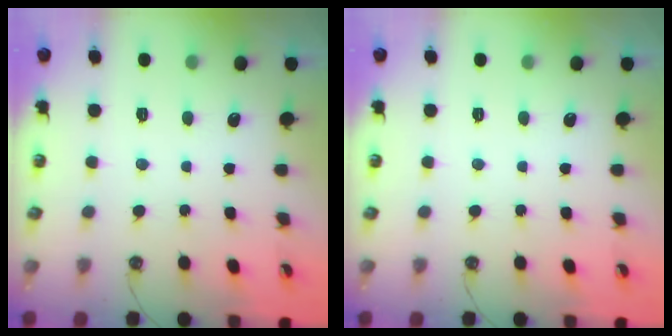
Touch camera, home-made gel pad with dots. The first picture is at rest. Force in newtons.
{"total": 0.0}